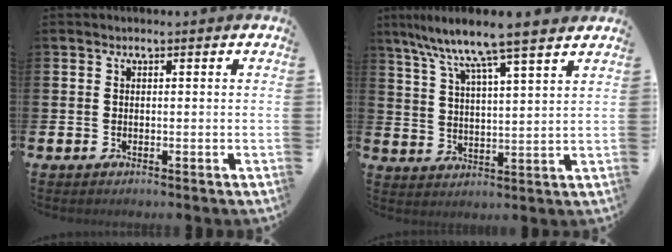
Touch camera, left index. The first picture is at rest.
{"total": 8.9, "force": [8.0, 0.2, 4.0], "torque": [-0.100, -0.049, 0.135]}